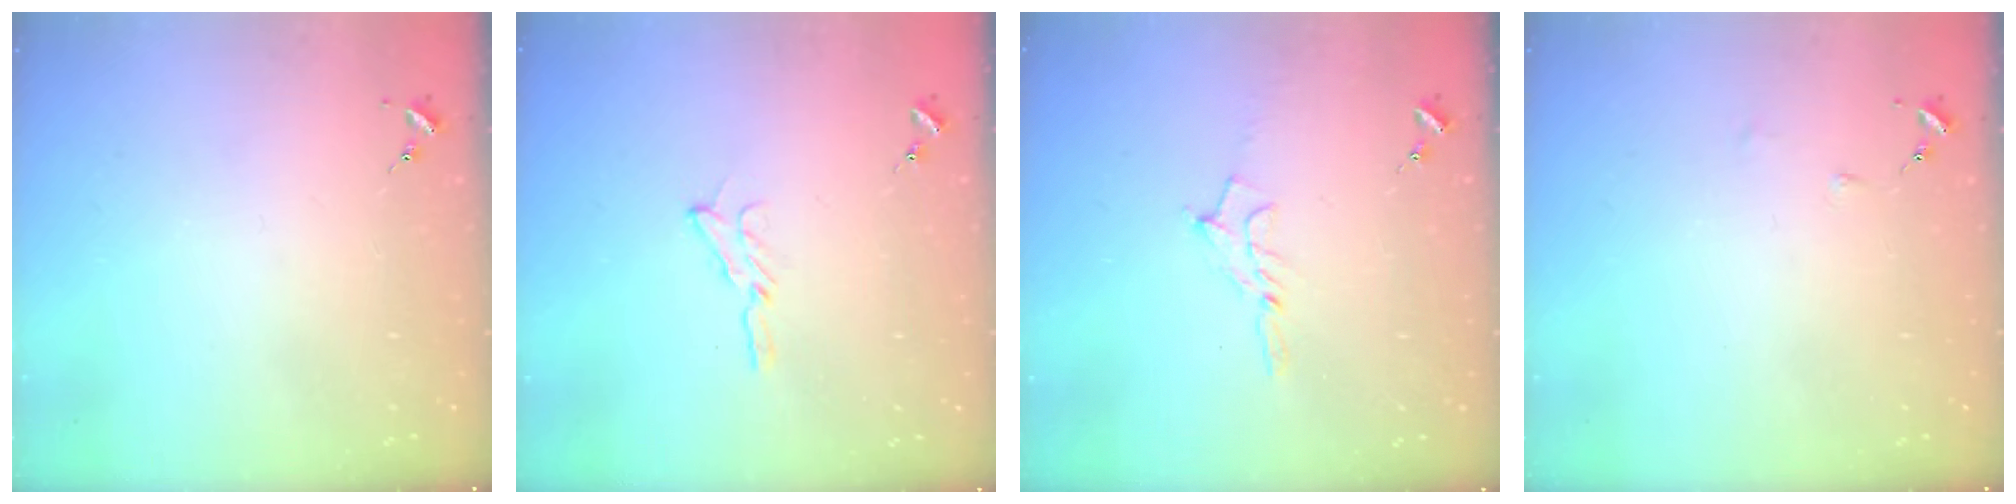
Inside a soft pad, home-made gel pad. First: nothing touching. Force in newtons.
{"total": 5.3, "press": 5.2, "slide": 0.5}
{"total": 6.4, "press": 6.4, "slide": 0.7}
{"total": 0.0}